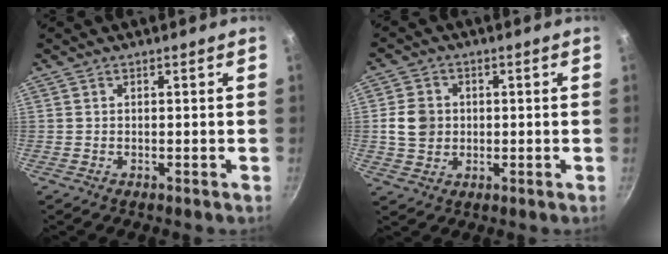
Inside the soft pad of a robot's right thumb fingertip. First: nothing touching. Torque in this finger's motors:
{"motor_torque": [0.30, 1.38, 1.03, -0.40, 0.07]}